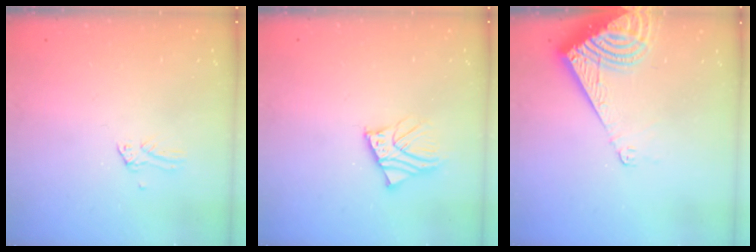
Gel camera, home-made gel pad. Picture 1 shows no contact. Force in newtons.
{"total": 6.2, "press": 6.1, "slide": 0.7}
{"total": 13.5, "press": 13.3, "slide": 1.9}